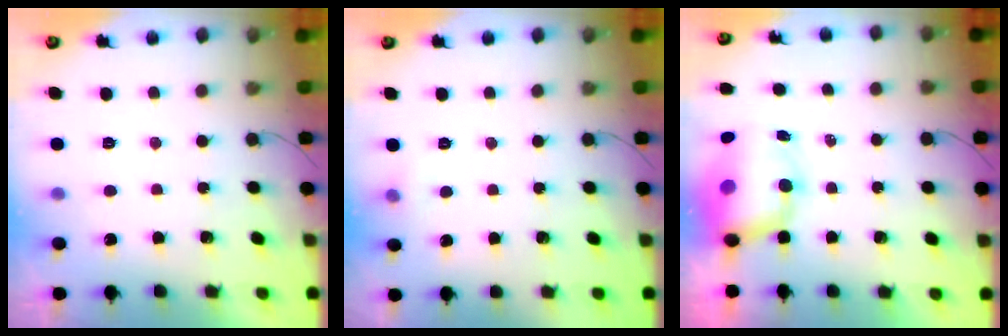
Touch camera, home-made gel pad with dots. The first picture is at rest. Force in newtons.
{"total": 3.6, "press": 3.3, "slide": 1.5}
{"total": 10.6, "press": 10.2, "slide": 2.8}